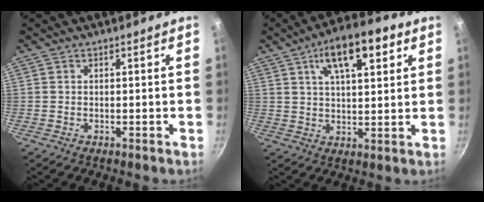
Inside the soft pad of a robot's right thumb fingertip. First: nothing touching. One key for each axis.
{"total": 13.5, "fx": 5.8, "fy": 5.6, "fz": 10.8, "tx": -0.153, "ty": -0.003, "tz": 0.088}